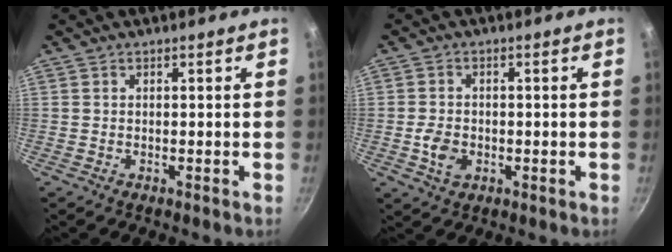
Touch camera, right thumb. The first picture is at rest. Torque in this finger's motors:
{"motor_torque": [0.73, 0.81, 0.29, 0.39, 0.03]}